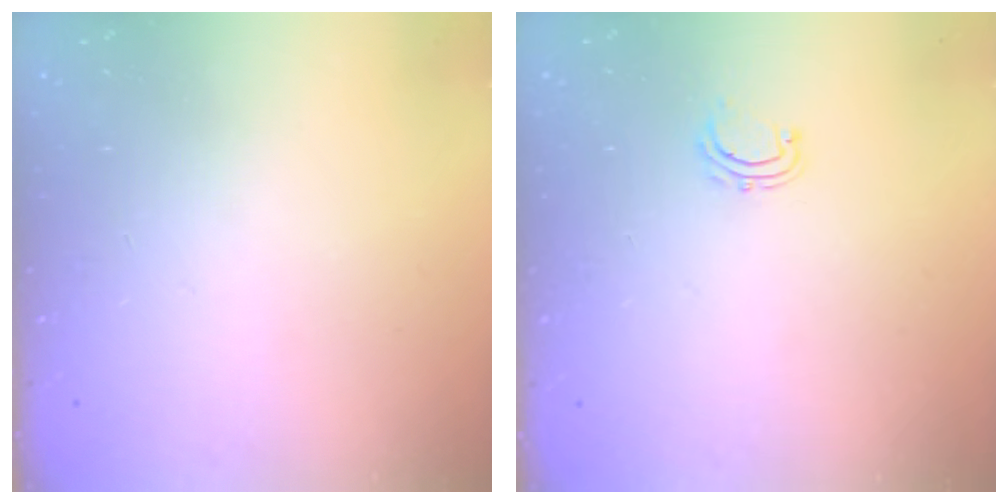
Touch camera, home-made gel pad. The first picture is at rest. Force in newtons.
{"total": 5.3, "press": 5.2, "slide": 0.6}